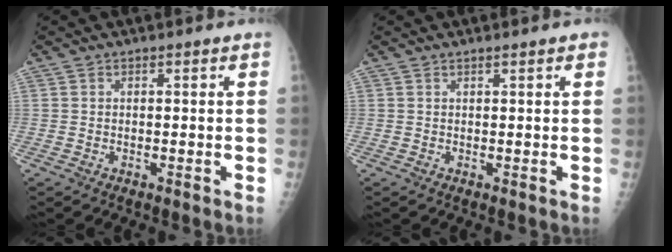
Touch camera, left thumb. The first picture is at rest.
{"total": 1.3, "force": [0.9, 0.2, 0.9], "torque": [-0.010, 0.000, 0.010]}